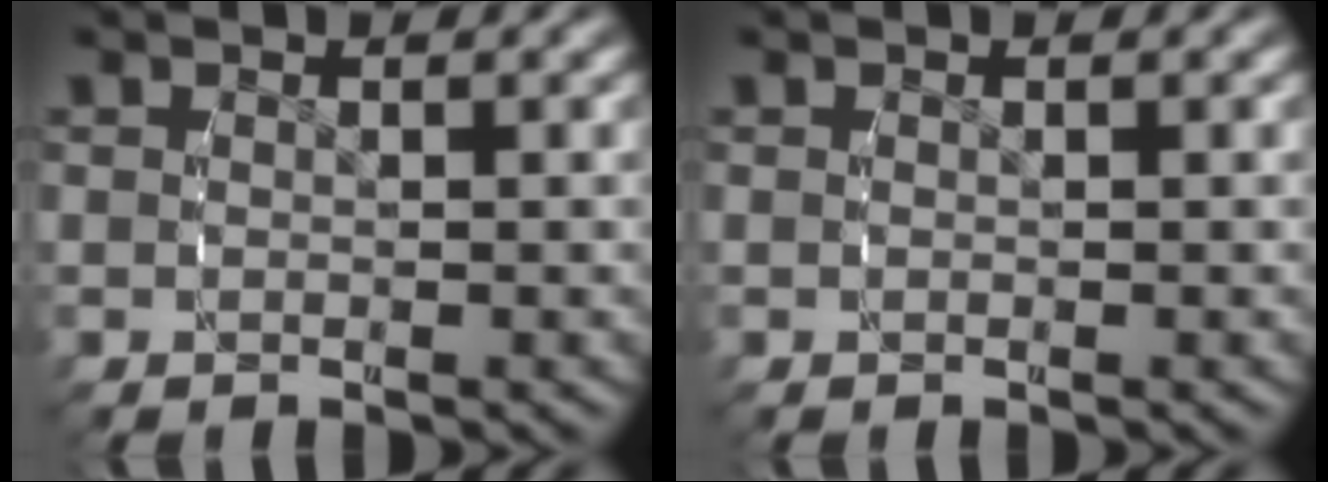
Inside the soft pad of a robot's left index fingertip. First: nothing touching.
{"total": 0.0}